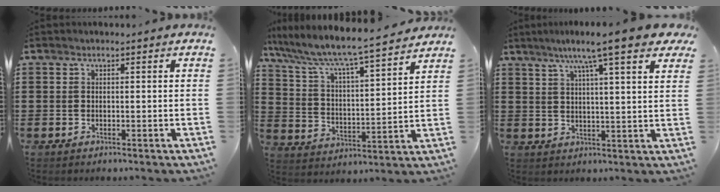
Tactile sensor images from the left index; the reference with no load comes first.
{"total": 6.0, "force": [5.4, 0.1, 2.6], "torque": [-0.077, -0.045, 0.081]}
{"total": 9.3, "force": [6.8, 0.5, 6.3], "torque": [-0.127, -0.017, 0.111]}